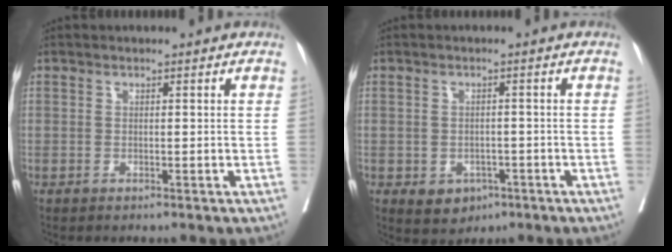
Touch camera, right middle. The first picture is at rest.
{"total": 4.0, "force": [-1.8, 3.1, 1.8], "torque": [-0.022, 0.001, -0.015]}